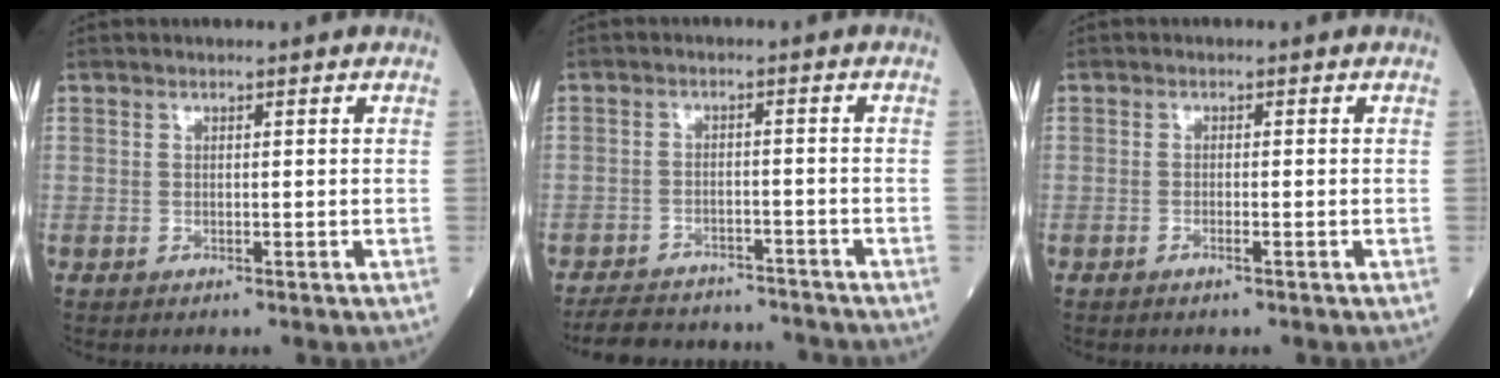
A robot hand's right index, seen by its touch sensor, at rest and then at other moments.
{"total": 11.1, "force": [-10.2, 3.6, 2.5], "torque": [-0.044, 0.011, -0.136]}
{"total": 0.8, "force": [-0.4, 0.0, 0.7], "torque": [-0.018, 0.000, -0.006]}